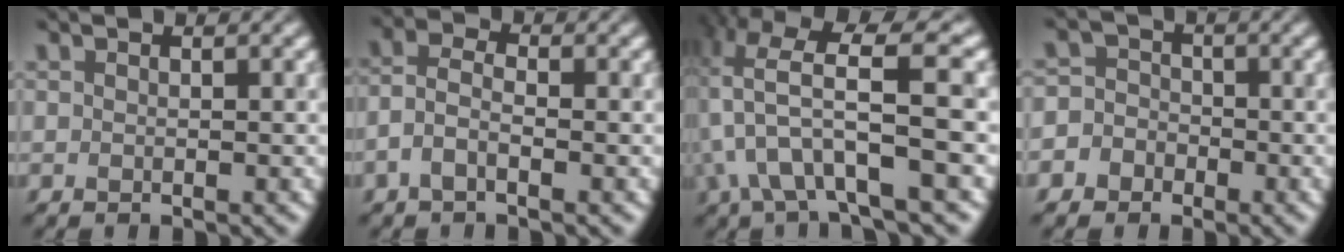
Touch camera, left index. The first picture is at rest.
{"total": 2.5, "force": [-1.1, 1.3, 1.8], "torque": [-0.041, 0.011, -0.033]}
{"total": 7.4, "force": [-1.3, 2.4, 6.9], "torque": [-0.129, 0.009, -0.022]}
{"total": 4.4, "force": [-2.1, 3.9, 0.5], "torque": [0.022, 0.009, -0.057]}